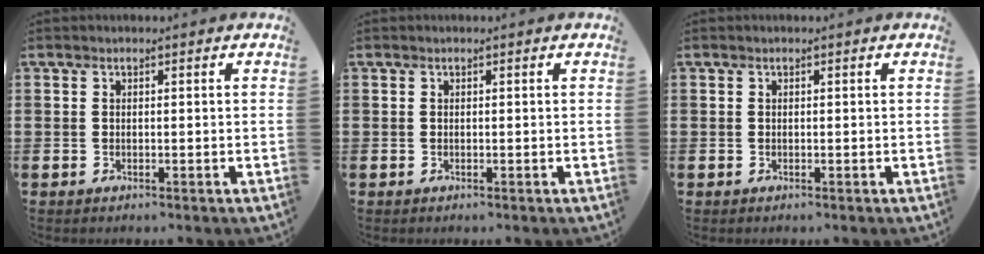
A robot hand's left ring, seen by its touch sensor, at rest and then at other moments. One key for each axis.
{"total": 0.0}
{"total": 0.0}